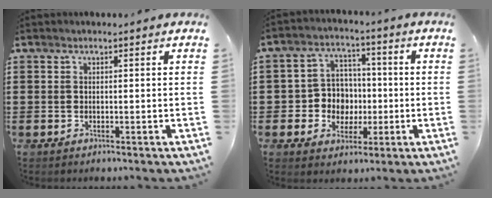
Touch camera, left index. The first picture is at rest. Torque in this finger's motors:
{"motor_torque": [1.27, 0.86, 0.21, 0.03]}